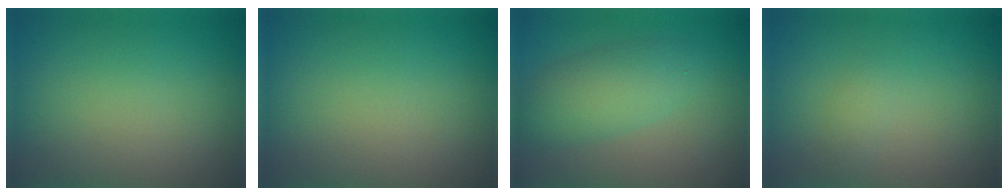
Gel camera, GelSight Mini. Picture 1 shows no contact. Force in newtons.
{"total": 0.0}
{"total": 3.8, "press": 3.8, "slide": 0.1}
{"total": 0.9, "press": 0.9, "slide": 0.0}